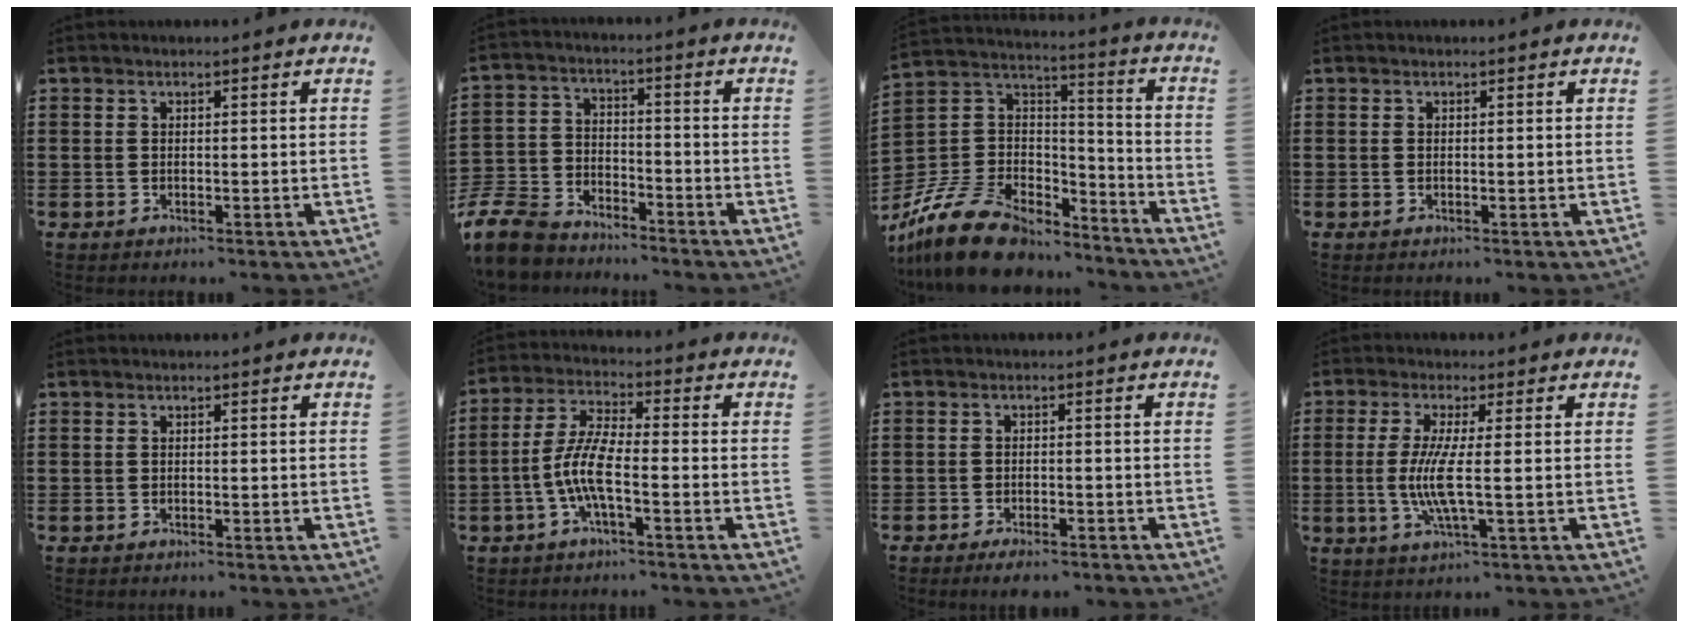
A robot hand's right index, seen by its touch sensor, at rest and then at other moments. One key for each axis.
{"total": 9.1, "fx": -8.5, "fy": 2.6, "fz": 2.2, "tx": -0.069, "ty": 0.013, "tz": -0.171}
{"total": 13.4, "fx": -10.4, "fy": 6.2, "fz": 5.9, "tx": -0.145, "ty": 0.029, "tz": -0.196}
{"total": 0.0}
{"total": 0.0}
{"total": 7.3, "fx": -2.3, "fy": 1.8, "fz": 6.7, "tx": -0.163, "ty": -0.017, "tz": -0.052}
{"total": 2.1, "fx": -2.0, "fy": 0.1, "fz": 0.6, "tx": -0.015, "ty": -0.002, "tz": -0.039}
{"total": 6.9, "fx": -0.4, "fy": 0.4, "fz": 6.9, "tx": -0.152, "ty": -0.022, "tz": -0.017}